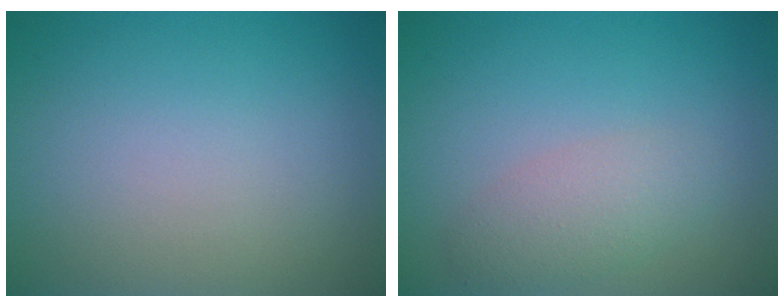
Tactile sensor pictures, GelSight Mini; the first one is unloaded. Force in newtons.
{"total": 2.5, "press": 2.5, "slide": 0.1}